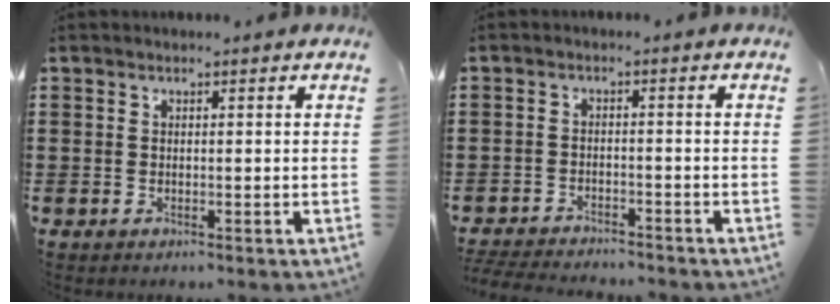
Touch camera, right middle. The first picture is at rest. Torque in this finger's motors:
{"motor_torque": [0.34, -0.02, 0.05, 0.09]}